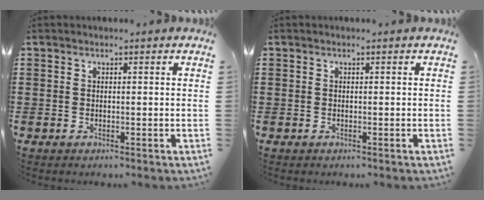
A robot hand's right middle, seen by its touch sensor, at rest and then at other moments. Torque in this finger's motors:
{"motor_torque": [-2.14, 0.00, 0.00, -0.01]}